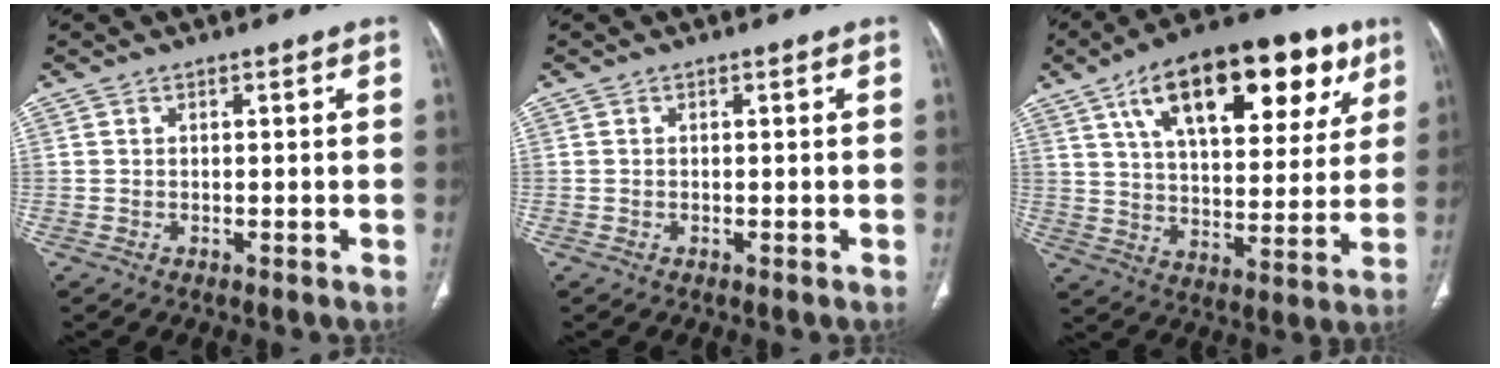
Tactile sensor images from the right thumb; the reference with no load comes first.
{"total": 0.0}
{"total": 26.6, "force": [13.0, 12.4, 19.7], "torque": [-0.261, -0.005, 0.202]}